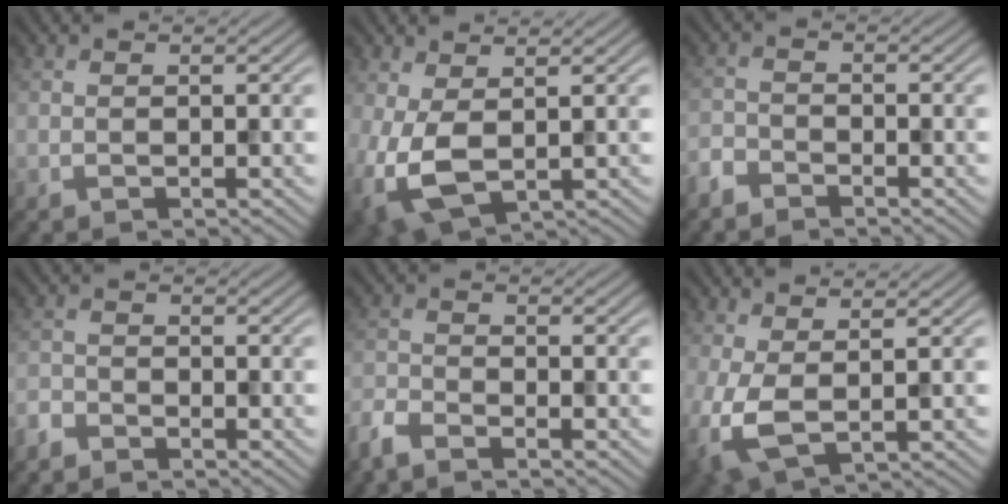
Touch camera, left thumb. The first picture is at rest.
{"total": 5.7, "force": [-0.3, 3.3, 4.7], "torque": [-0.121, -0.007, -0.003]}
{"total": 2.6, "force": [-2.3, 1.0, 0.6], "torque": [-0.012, -0.005, -0.058]}
{"total": 2.2, "force": [-2.0, 0.8, 0.4], "torque": [-0.009, -0.004, -0.052]}
{"total": 3.4, "force": [-3.0, 0.8, 1.5], "torque": [-0.037, -0.010, -0.075]}
{"total": 4.6, "force": [0.2, 2.3, 4.0], "torque": [-0.107, -0.002, 0.004]}